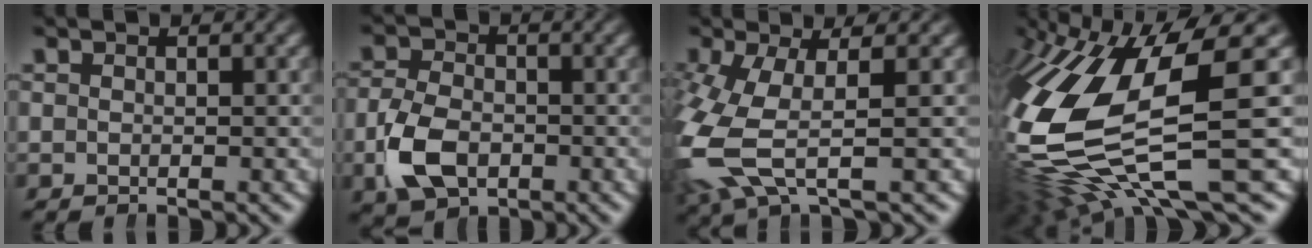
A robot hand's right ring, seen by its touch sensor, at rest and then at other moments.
{"total": 4.6, "force": [-1.6, 3.1, 3.0], "torque": [-0.053, -0.013, -0.023]}
{"total": 7.0, "force": [-0.9, 4.2, 5.5], "torque": [-0.155, -0.023, -0.002]}
{"total": 14.2, "force": [-1.1, 7.9, 11.8], "torque": [-0.247, -0.038, -0.002]}